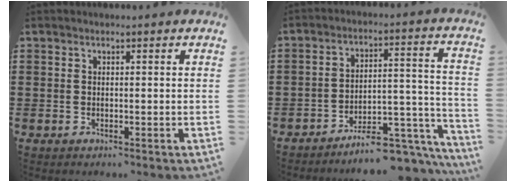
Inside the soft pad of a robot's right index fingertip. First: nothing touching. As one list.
[{"total": 7.5, "force": [-6.5, 2.1, 3.2], "torque": [-0.041, 0.020, -0.120]}]